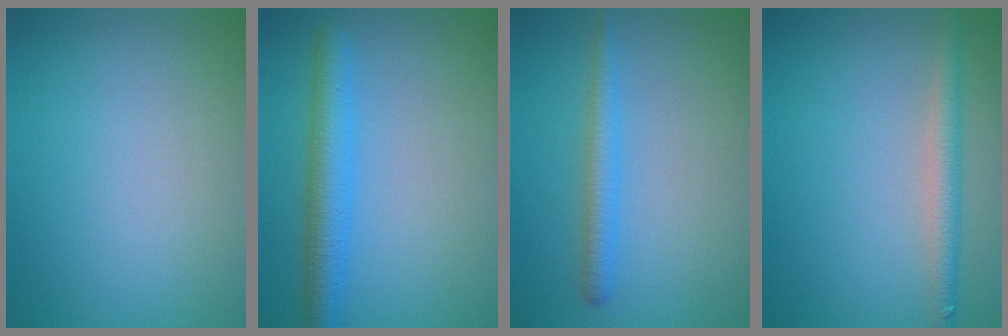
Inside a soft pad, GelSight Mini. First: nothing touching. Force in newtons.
{"total": 3.9, "press": 3.9, "slide": 0.1}
{"total": 2.3, "press": 2.3, "slide": 0.1}
{"total": 2.6, "press": 2.6, "slide": 0.1}